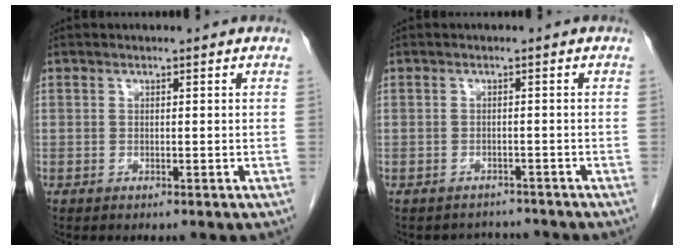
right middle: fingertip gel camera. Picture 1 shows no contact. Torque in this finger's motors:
{"motor_torque": [-0.95, -0.29, -0.37, -0.07]}